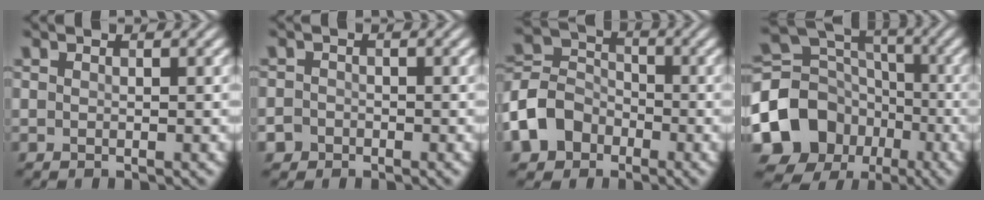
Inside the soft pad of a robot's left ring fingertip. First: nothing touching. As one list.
[{"total": 2.0, "force": [-1.3, 1.5, 0.3], "torque": [0.006, 0.002, -0.026]}, {"total": 6.2, "force": [-2.9, 4.8, 2.6], "torque": [-0.056, 0.007, -0.072]}, {"total": 11.6, "force": [-4.3, 9.6, 4.8], "torque": [-0.114, -0.015, -0.084]}]